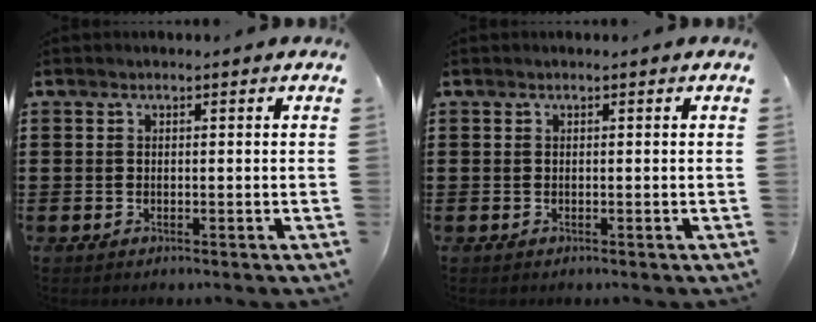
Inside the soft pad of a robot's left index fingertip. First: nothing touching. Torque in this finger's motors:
{"motor_torque": [0.00, 0.00, 0.00, 0.00]}